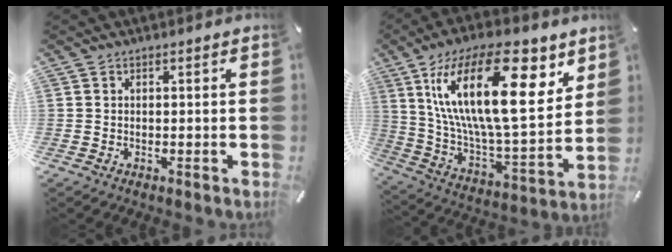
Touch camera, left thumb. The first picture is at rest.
{"total": 28.7, "force": [12.3, 11.1, 23.4], "torque": [-0.443, -0.066, 0.198]}